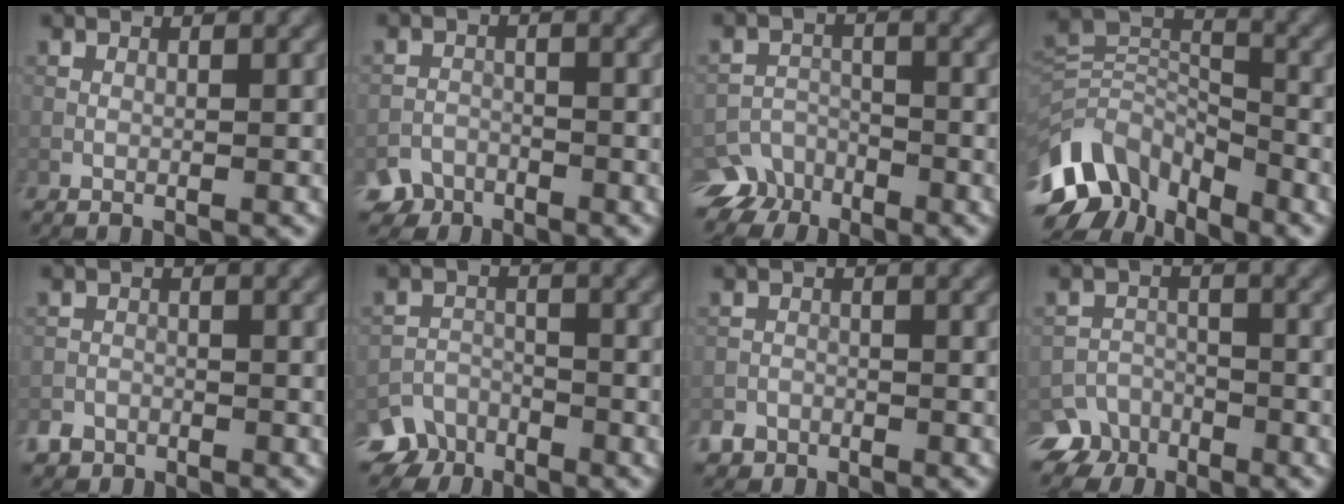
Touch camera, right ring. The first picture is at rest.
{"total": 3.5, "force": [-2.9, 1.9, 0.2], "torque": [0.005, -0.002, -0.049]}
{"total": 5.3, "force": [-4.4, 3.0, 0.3], "torque": [0.014, -0.006, -0.070]}
{"total": 10.4, "force": [-6.5, 6.3, 5.2], "torque": [-0.106, -0.005, -0.127]}
{"total": 1.8, "force": [-1.4, 1.0, 0.0], "torque": [0.004, 0.002, -0.026]}
{"total": 4.5, "force": [-3.7, 2.5, 0.3], "torque": [0.006, -0.011, -0.064]}
{"total": 2.1, "force": [-1.7, 1.2, 0.0], "torque": [0.007, 0.005, -0.029]}
{"total": 4.9, "force": [-3.9, 3.0, 0.3], "torque": [0.016, -0.006, -0.060]}